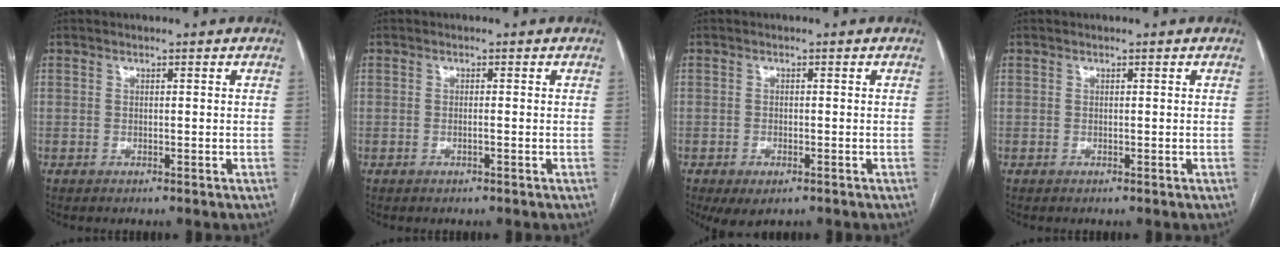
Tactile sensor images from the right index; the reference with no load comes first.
{"total": 0.7, "force": [-0.2, -0.1, 0.6], "torque": [-0.013, 0.001, -0.003]}
{"total": 3.4, "force": [-1.9, 1.6, 2.3], "torque": [-0.037, -0.006, -0.022]}
{"total": 0.0}